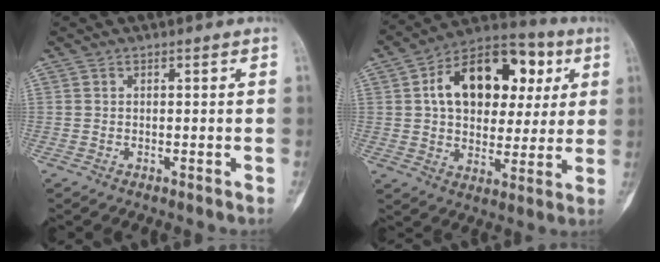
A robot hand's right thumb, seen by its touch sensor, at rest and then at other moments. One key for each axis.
{"total": 20.5, "fx": 5.4, "fy": 13.4, "fz": 14.6, "tx": -0.182, "ty": 0.015, "tz": 0.079}